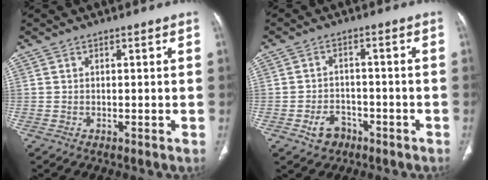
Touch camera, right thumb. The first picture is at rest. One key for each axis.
{"total": 4.8, "fx": -2.6, "fy": 3.6, "fz": 2.0, "tx": -0.021, "ty": 0.026, "tz": -0.035}